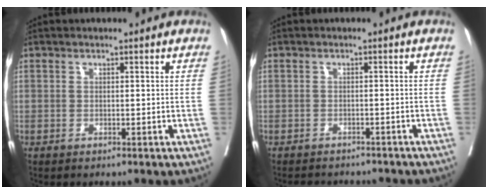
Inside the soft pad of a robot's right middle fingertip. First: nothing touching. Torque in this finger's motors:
{"motor_torque": [0.01, -0.05, 0.02, -0.01]}